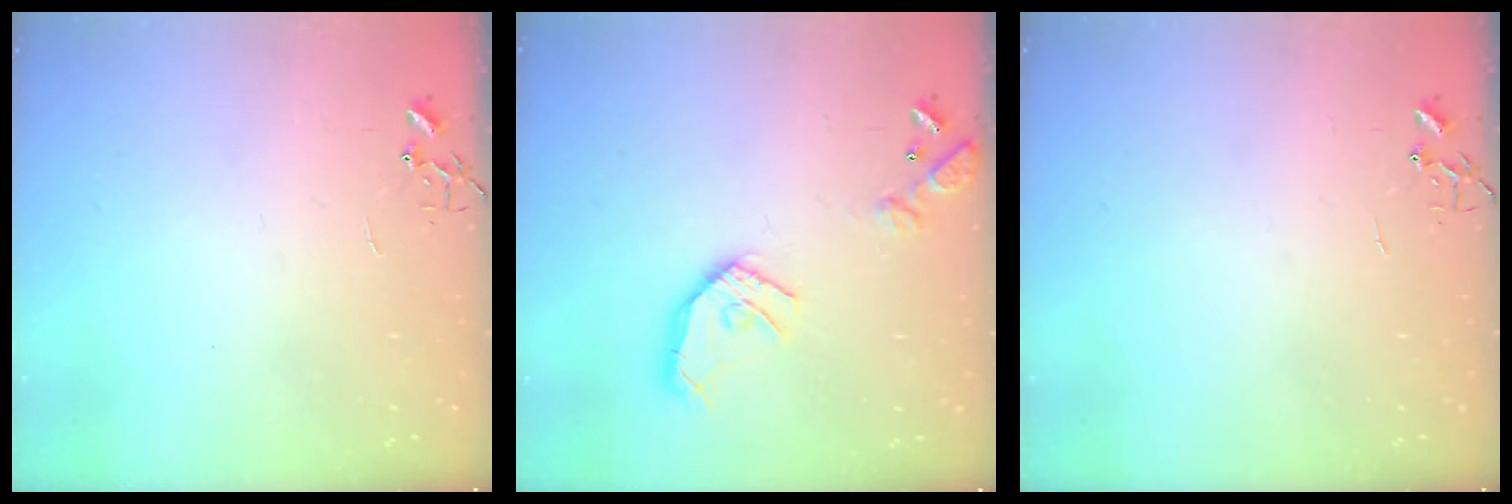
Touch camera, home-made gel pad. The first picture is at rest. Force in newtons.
{"total": 14.7, "press": 14.6, "slide": 1.6}
{"total": 0.0}